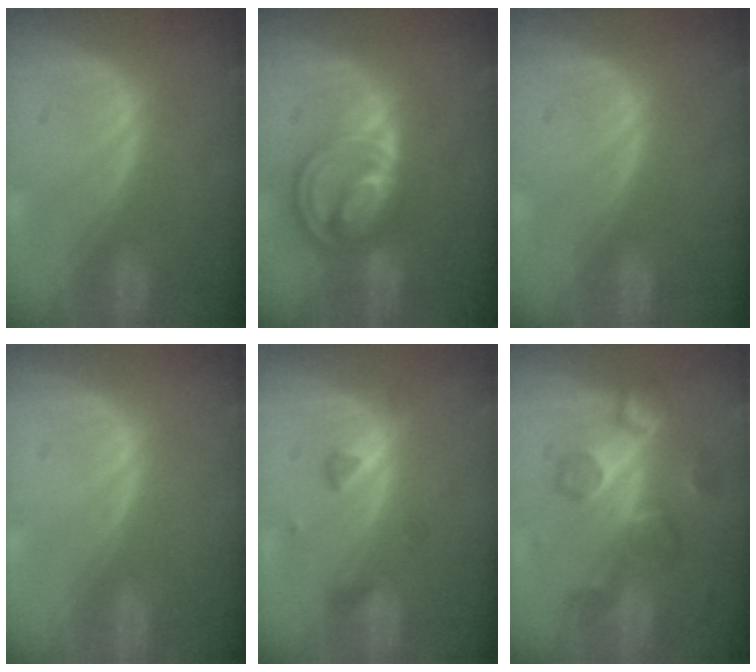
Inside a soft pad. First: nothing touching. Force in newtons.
{"total": 8.8, "press": 7.4, "slide": 4.6}
{"total": 0.0}
{"total": 0.0}
{"total": 3.2, "press": 3.1, "slide": 0.8}
{"total": 8.4, "press": 7.6, "slide": 3.6}